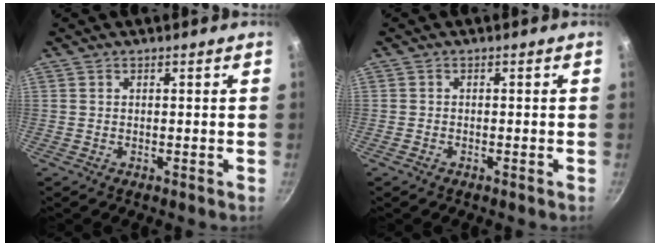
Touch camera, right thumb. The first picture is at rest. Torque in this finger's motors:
{"motor_torque": [0.22, 0.19, 0.43, -0.44, -0.02]}